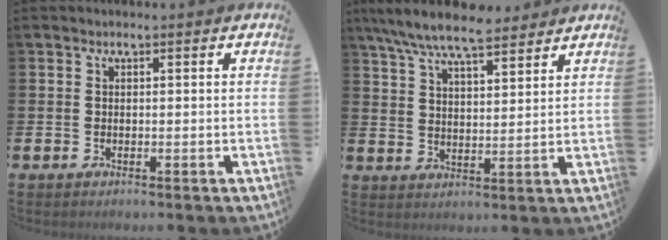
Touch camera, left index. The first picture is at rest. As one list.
[{"total": 8.2, "force": [7.5, 1.5, 2.9], "torque": [-0.078, -0.029, 0.136]}]